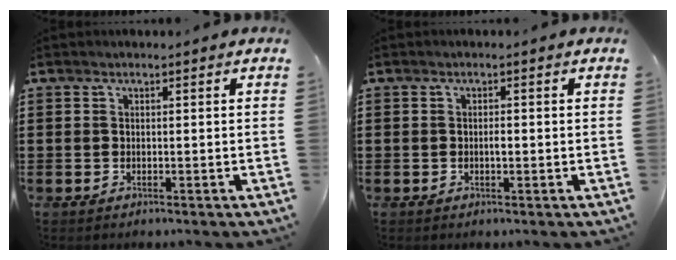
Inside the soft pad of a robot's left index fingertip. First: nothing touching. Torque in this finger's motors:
{"motor_torque": [0.29, 0.27, 0.02, 0.03]}